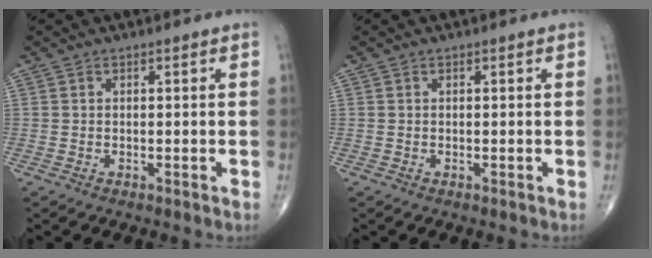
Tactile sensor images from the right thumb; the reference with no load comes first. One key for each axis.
{"total": 0.0}